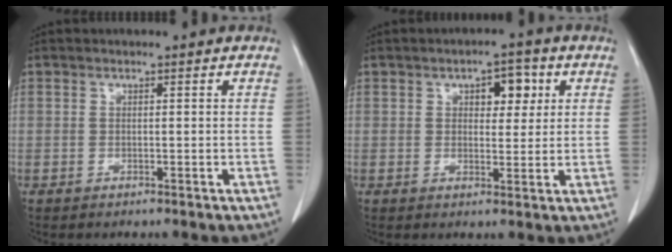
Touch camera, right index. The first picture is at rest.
{"total": 4.9, "force": [1.9, 2.6, 3.8], "torque": [-0.047, 0.010, 0.026]}